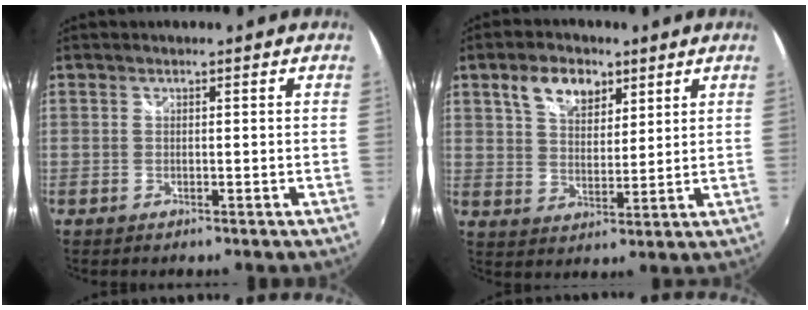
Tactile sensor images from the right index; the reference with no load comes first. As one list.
[{"total": 8.2, "force": [4.6, 4.8, 4.9], "torque": [-0.087, 0.016, 0.081]}]